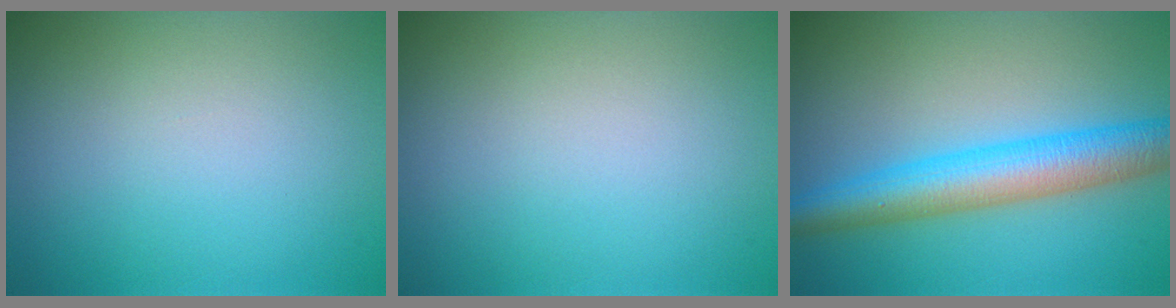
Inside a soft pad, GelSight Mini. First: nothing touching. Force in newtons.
{"total": 0.0}
{"total": 6.7, "press": 6.7, "slide": 0.1}